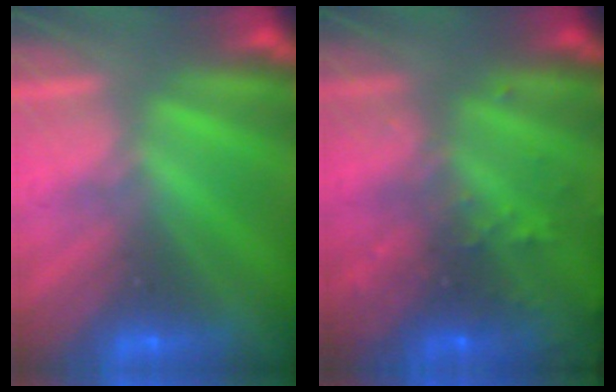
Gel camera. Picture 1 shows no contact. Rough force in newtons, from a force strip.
{"total": 7.8}